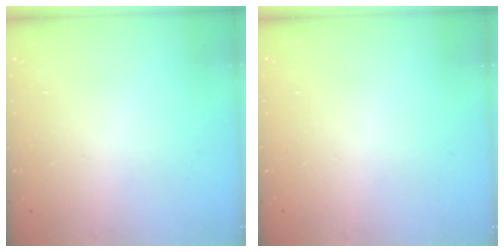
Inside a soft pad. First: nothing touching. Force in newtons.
{"total": 0.0}